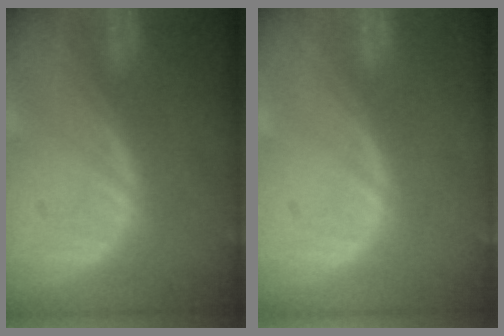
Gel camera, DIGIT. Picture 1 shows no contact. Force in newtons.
{"total": 0.0}